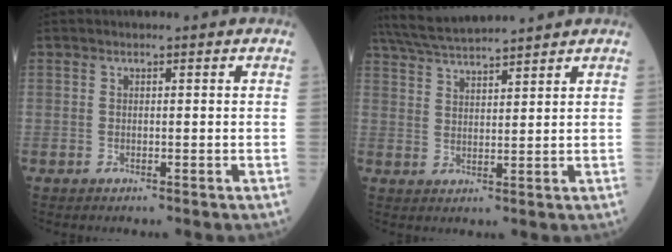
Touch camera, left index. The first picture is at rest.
{"total": 8.4, "force": [7.9, -0.5, 2.9], "torque": [-0.062, 0.028, 0.144]}